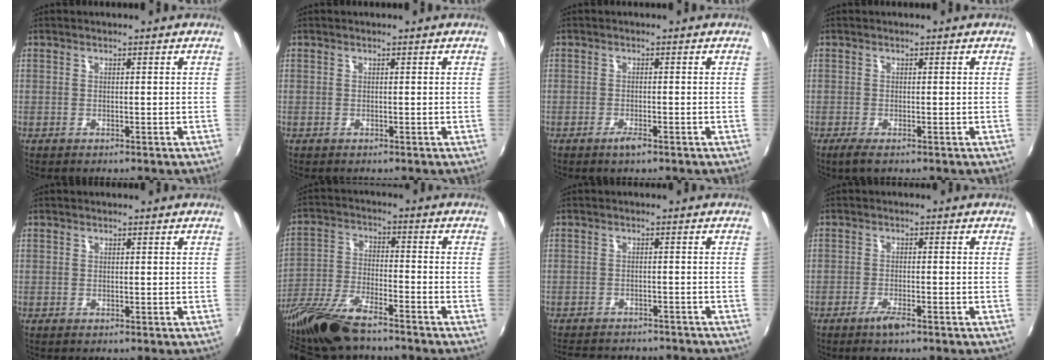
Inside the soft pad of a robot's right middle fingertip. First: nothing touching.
{"total": 0.0}
{"total": 1.9, "force": [-1.3, 0.4, 1.3], "torque": [-0.031, -0.004, -0.028]}
{"total": 1.8, "force": [-1.1, 0.1, 1.5], "torque": [-0.031, -0.007, -0.019]}
{"total": 0.0}
{"total": 17.3, "force": [-13.8, 4.2, 9.5], "torque": [-0.208, -0.042, -0.256]}
{"total": 11.7, "force": [-10.3, 3.6, 4.3], "torque": [-0.097, -0.011, -0.142]}
{"total": 3.2, "force": [-2.3, 0.5, 2.1], "torque": [-0.052, -0.005, -0.047]}